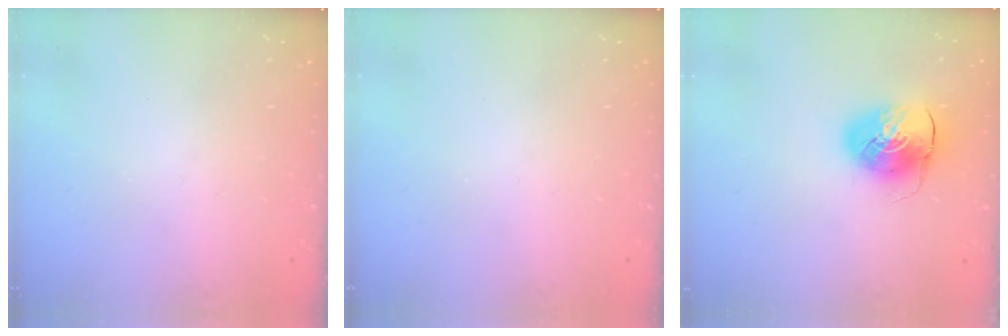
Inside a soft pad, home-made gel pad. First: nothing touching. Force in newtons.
{"total": 0.0}
{"total": 9.6, "press": 9.4, "slide": 1.7}